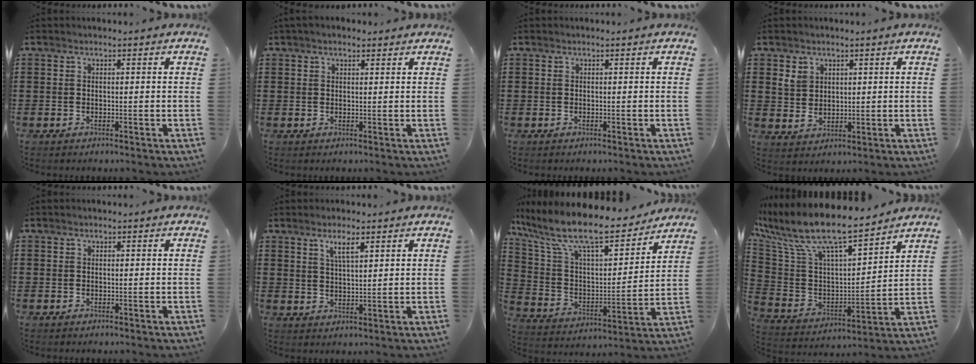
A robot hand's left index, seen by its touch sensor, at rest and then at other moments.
{"total": 1.6, "force": [1.1, 0.8, 0.8], "torque": [-0.017, 0.007, 0.021]}
{"total": 0.0}
{"total": 3.3, "force": [1.7, 2.6, 1.2], "torque": [-0.033, 0.010, 0.031]}
{"total": 0.0}
{"total": 3.5, "force": [2.3, 0.9, 2.5], "torque": [-0.046, 0.001, 0.039]}
{"total": 12.4, "force": [10.1, 2.1, 6.8], "torque": [-0.172, -0.062, 0.175]}
{"total": 10.5, "force": [8.5, 2.1, 5.7], "torque": [-0.148, -0.060, 0.146]}